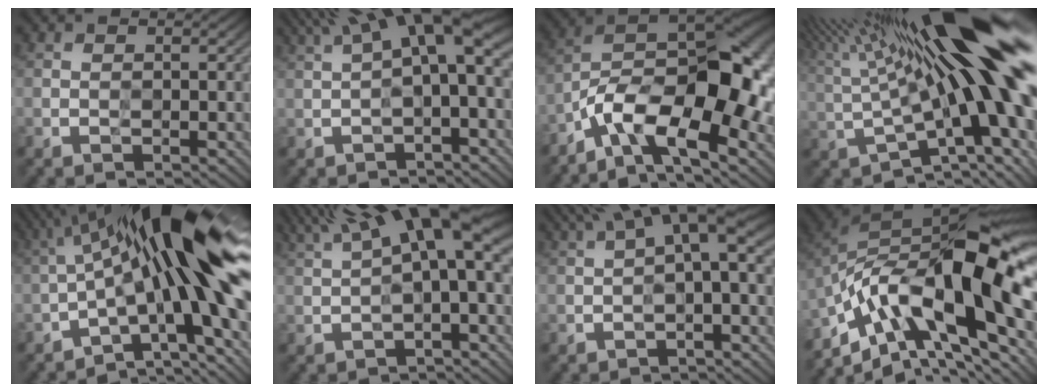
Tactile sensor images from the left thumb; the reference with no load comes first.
{"total": 10.2, "force": [3.3, 2.7, 9.3], "torque": [-0.153, 0.030, 0.055]}
{"total": 17.3, "force": [-6.4, 7.6, 14.2], "torque": [-0.232, -0.003, -0.120]}
{"total": 22.5, "force": [6.0, 5.5, 21.0], "torque": [-0.320, 0.020, 0.107]}
{"total": 19.4, "force": [0.0, 5.0, 18.8], "torque": [-0.260, 0.031, -0.015]}
{"total": 12.6, "force": [5.1, 3.3, 11.0], "torque": [-0.190, 0.022, 0.091]}
{"total": 8.8, "force": [2.8, 2.3, 8.0], "torque": [-0.131, 0.028, 0.049]}
{"total": 18.6, "force": [-5.4, 8.2, 15.8], "torque": [-0.277, 0.009, -0.106]}